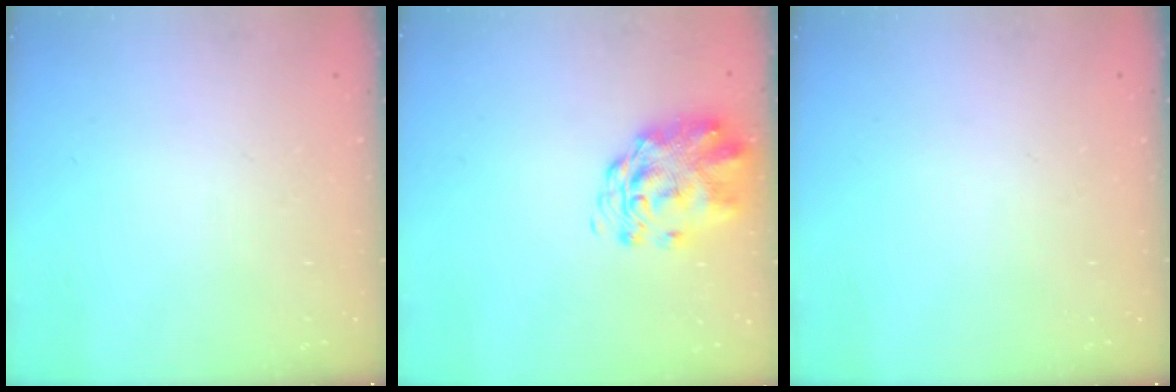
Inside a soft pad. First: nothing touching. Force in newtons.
{"total": 3.4, "press": 3.2, "slide": 0.9}
{"total": 0.0}